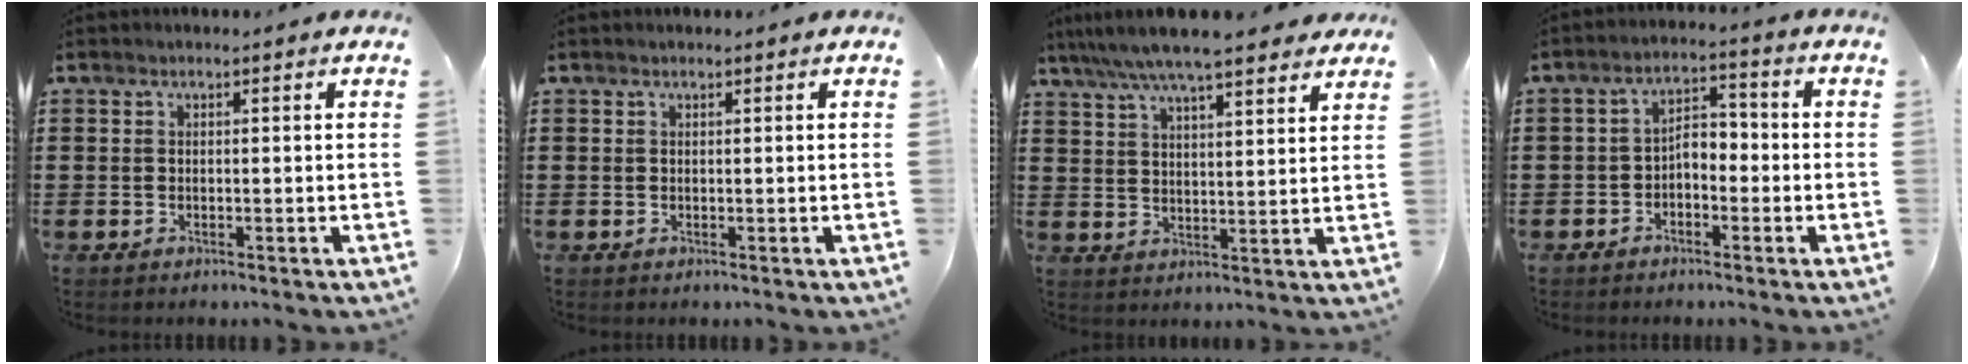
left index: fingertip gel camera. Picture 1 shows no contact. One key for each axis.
{"total": 0.0}
{"total": 7.3, "fx": 6.4, "fy": 0.6, "fz": 3.5, "tx": -0.088, "ty": -0.021, "tz": 0.113}
{"total": 3.4, "fx": -1.9, "fy": 1.8, "fz": 2.2, "tx": -0.044, "ty": 0.011, "tz": -0.041}